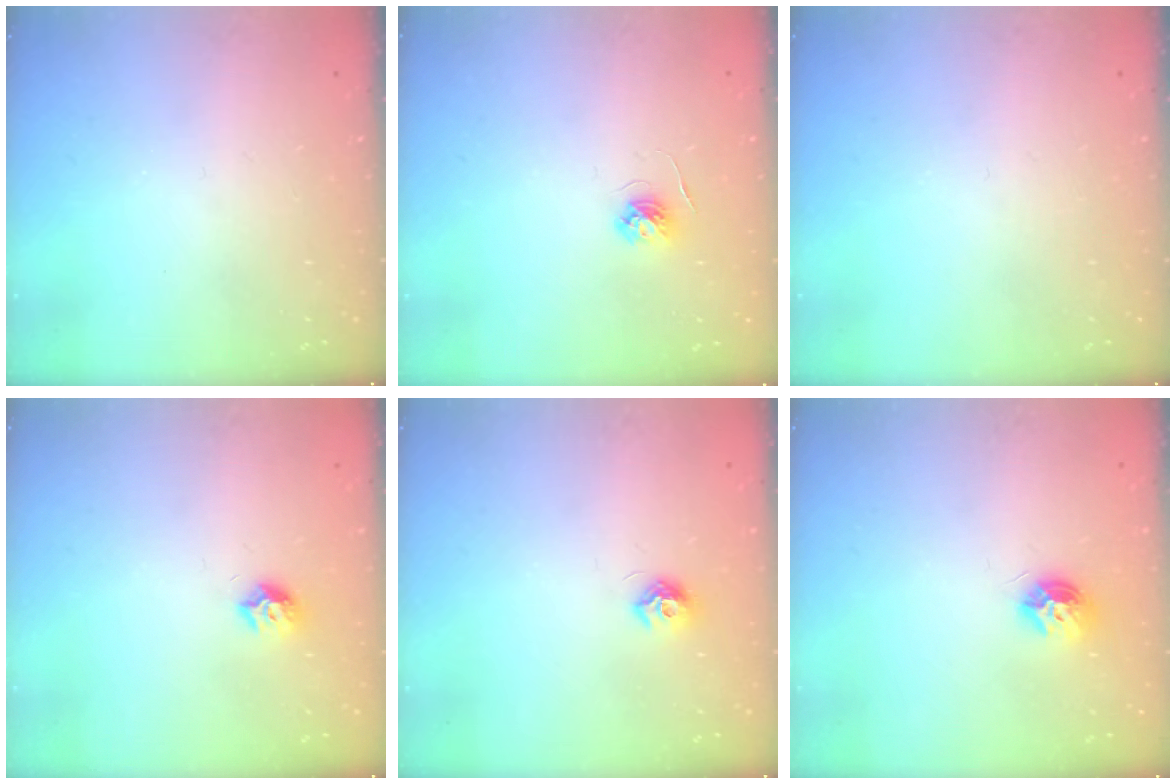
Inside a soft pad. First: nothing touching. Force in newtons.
{"total": 4.4, "press": 4.4, "slide": 0.5}
{"total": 0.0}
{"total": 7.4, "press": 7.3, "slide": 0.8}
{"total": 7.3, "press": 7.2, "slide": 0.7}
{"total": 8.9, "press": 8.9, "slide": 0.2}